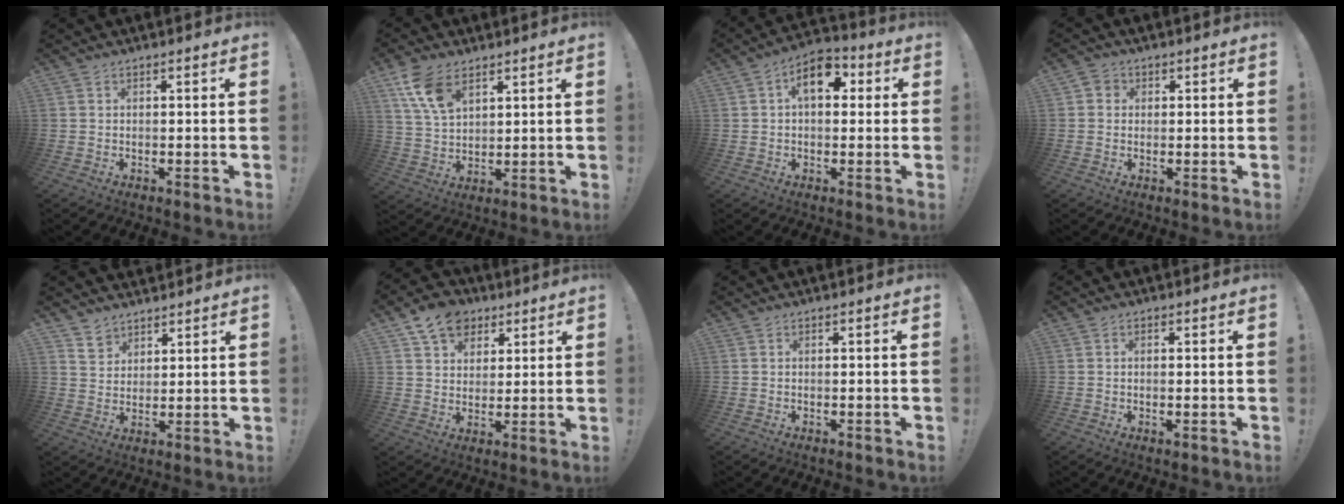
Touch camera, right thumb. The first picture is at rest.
{"total": 10.6, "force": [6.4, 5.8, 6.1], "torque": [-0.108, -0.023, 0.126]}
{"total": 10.5, "force": [3.0, 6.3, 7.9], "torque": [-0.111, 0.005, 0.052]}
{"total": 2.8, "force": [0.4, 2.6, 1.0], "torque": [-0.015, 0.007, 0.008]}
{"total": 5.7, "force": [4.7, 3.2, 0.4], "torque": [0.000, -0.039, 0.089]}
{"total": 11.1, "force": [6.6, 8.1, 3.9], "torque": [-0.060, -0.035, 0.128]}
{"total": 0.0}
{"total": 1.1, "force": [0.0, 0.2, 1.1], "torque": [-0.012, -0.003, -0.001]}